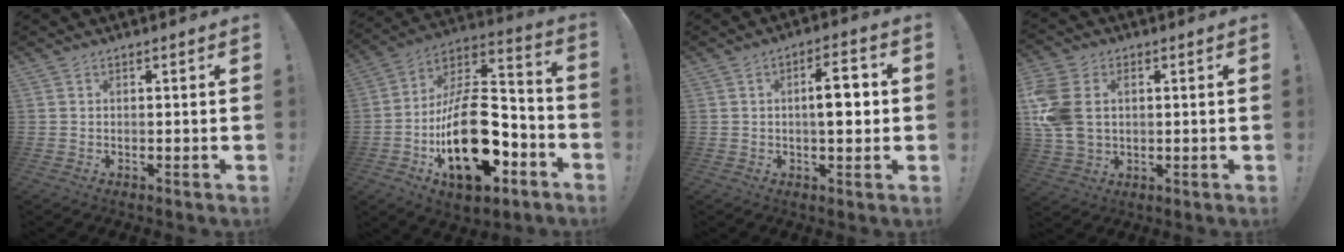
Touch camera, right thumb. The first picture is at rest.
{"total": 26.8, "force": [-8.3, 14.3, 21.0], "torque": [-0.379, 0.054, -0.126]}
{"total": 8.3, "force": [0.2, 3.1, 7.7], "torque": [-0.106, 0.004, -0.005]}
{"total": 11.9, "force": [2.2, 8.6, 8.0], "torque": [-0.161, -0.009, 0.040]}